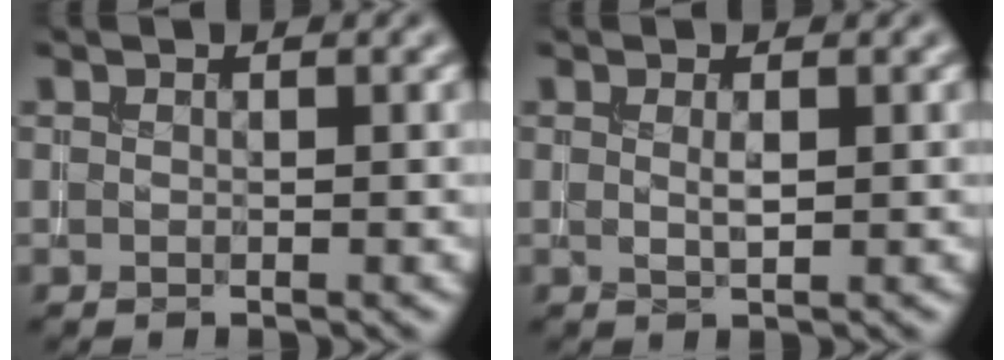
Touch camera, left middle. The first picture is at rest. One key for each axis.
{"total": 1.1, "fx": 0.3, "fy": 0.3, "fz": 1.0, "tx": -0.019, "ty": -0.001, "tz": 0.005}